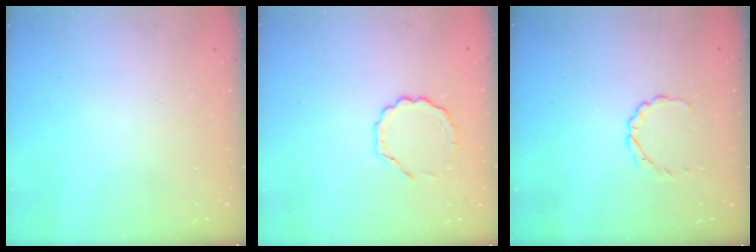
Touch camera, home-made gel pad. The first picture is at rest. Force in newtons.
{"total": 3.4, "press": 3.3, "slide": 1.0}
{"total": 2.3, "press": 2.1, "slide": 0.8}